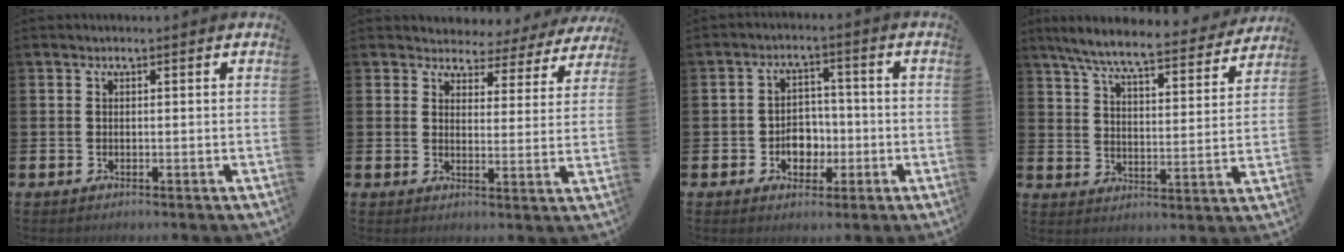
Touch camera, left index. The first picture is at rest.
{"total": 3.2, "force": [2.9, 1.4, 0.0], "torque": [-0.017, -0.029, 0.044]}
{"total": 4.3, "force": [-1.3, 3.5, 2.1], "torque": [-0.031, 0.003, -0.032]}
{"total": 8.1, "force": [7.3, 0.7, 3.4], "torque": [-0.087, -0.046, 0.124]}